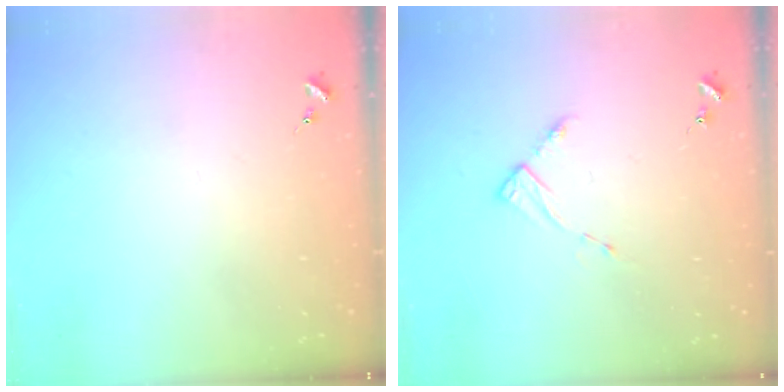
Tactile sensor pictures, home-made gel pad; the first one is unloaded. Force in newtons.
{"total": 2.8, "press": 2.8, "slide": 0.4}